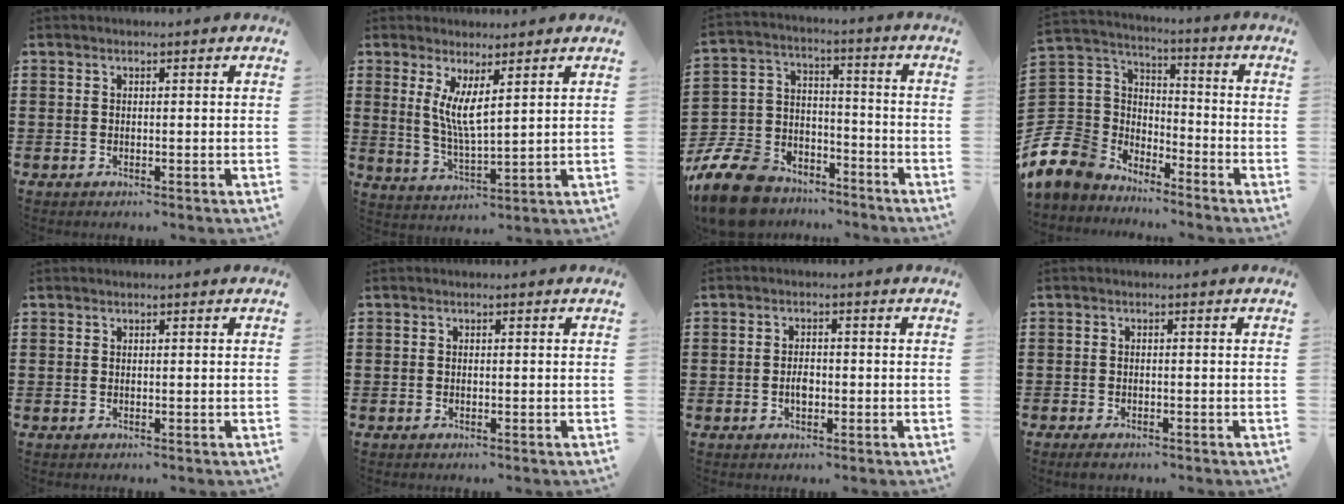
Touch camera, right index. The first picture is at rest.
{"total": 5.5, "force": [2.3, 1.0, 4.9], "torque": [-0.103, -0.003, 0.041]}
{"total": 12.8, "force": [-10.7, 5.7, 4.1], "torque": [-0.109, 0.047, -0.211]}
{"total": 8.8, "force": [-5.2, 7.1, 0.5], "torque": [-0.076, -0.005, -0.107]}
{"total": 0.0}
{"total": 0.0}
{"total": 2.3, "force": [-0.5, 1.4, 1.8], "torque": [-0.025, -0.001, -0.010]}
{"total": 1.2, "force": [-1.1, 0.4, 0.2], "torque": [-0.007, 0.000, -0.023]}